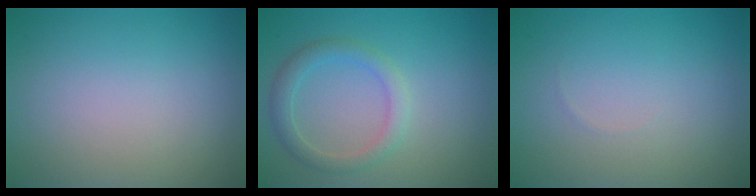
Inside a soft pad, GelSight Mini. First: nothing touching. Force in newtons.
{"total": 2.4, "press": 2.4, "slide": 0.1}
{"total": 0.0}